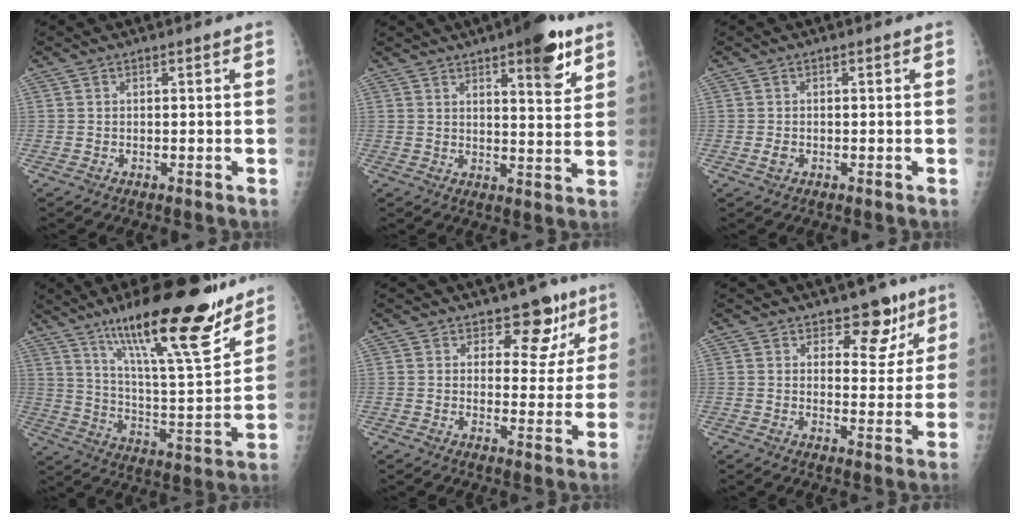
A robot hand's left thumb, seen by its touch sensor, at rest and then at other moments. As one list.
[{"total": 10.8, "force": [6.2, 3.1, 8.2], "torque": [-0.090, -0.029, 0.081]}, {"total": 1.4, "force": [-0.6, 1.1, 0.6], "torque": [-0.008, 0.000, -0.012]}, {"total": 24.6, "force": [16.9, 4.8, 17.2], "torque": [-0.252, -0.080, 0.280]}, {"total": 8.0, "force": [5.2, 5.1, 3.4], "torque": [0.005, -0.024, 0.066]}, {"total": 7.5, "force": [5.0, 4.5, 3.2], "torque": [0.003, -0.027, 0.069]}]